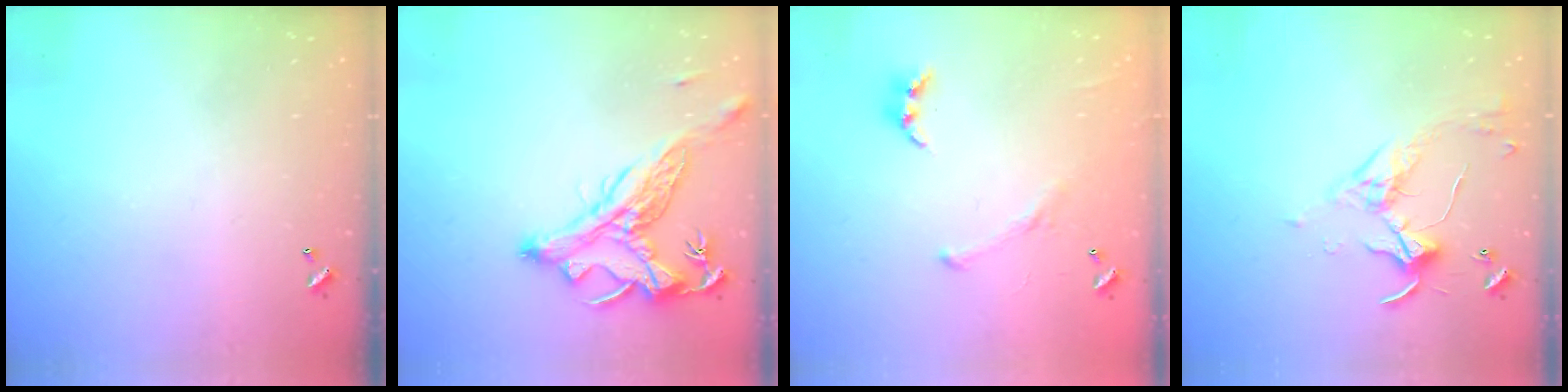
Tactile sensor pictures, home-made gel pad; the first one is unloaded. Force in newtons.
{"total": 4.1, "press": 3.9, "slide": 1.2}
{"total": 2.3, "press": 2.1, "slide": 1.0}
{"total": 3.5, "press": 3.4, "slide": 0.7}